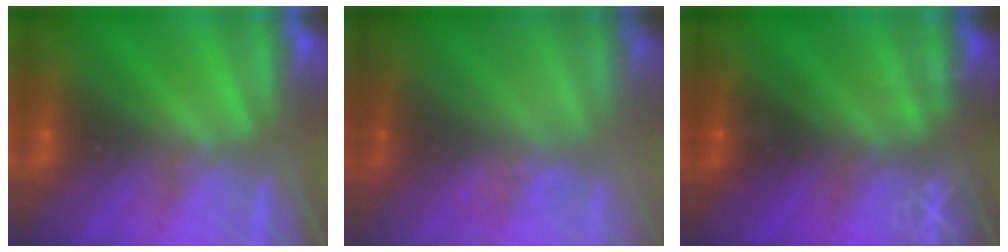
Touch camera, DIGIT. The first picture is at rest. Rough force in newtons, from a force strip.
{"total": 2.9}
{"total": 3.0}